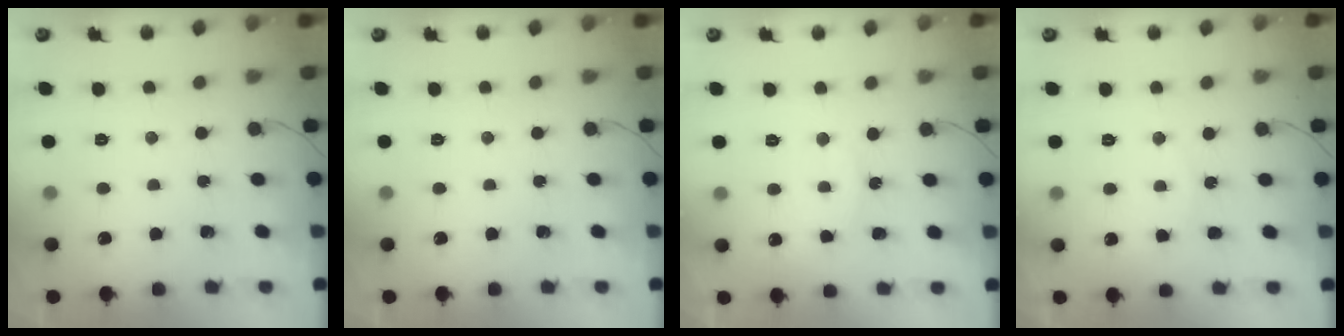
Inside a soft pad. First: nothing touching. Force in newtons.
{"total": 0.0}
{"total": 4.0, "press": 3.9, "slide": 0.7}
{"total": 6.3, "press": 6.3, "slide": 0.5}